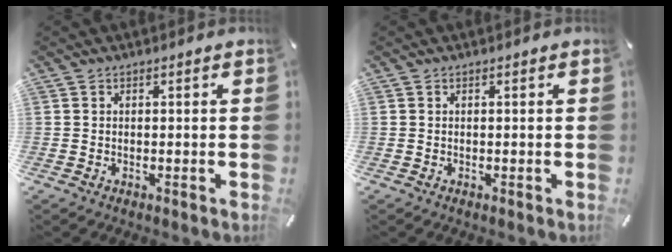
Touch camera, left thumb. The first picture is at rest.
{"total": 0.0}